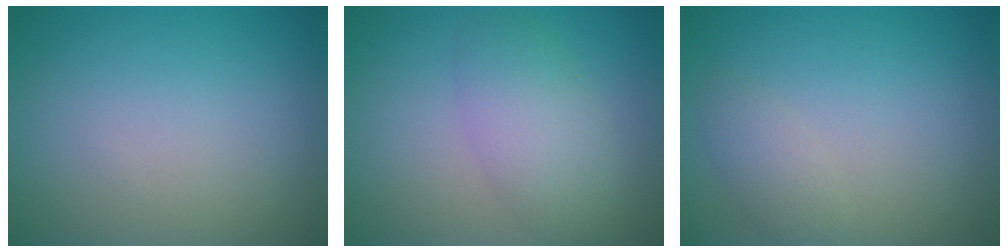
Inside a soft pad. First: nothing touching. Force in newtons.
{"total": 4.2, "press": 4.2, "slide": 0.3}
{"total": 1.5, "press": 1.5, "slide": 0.1}